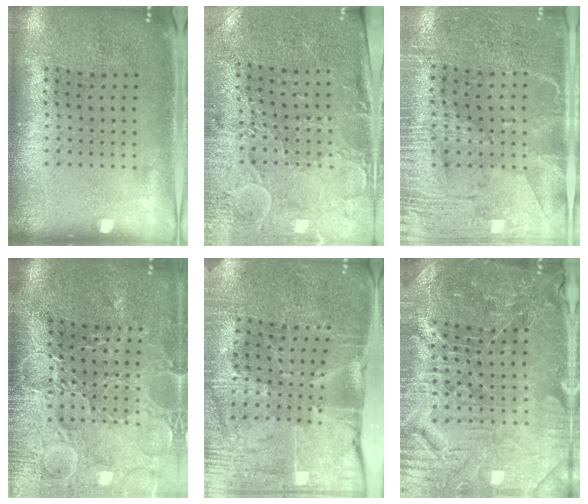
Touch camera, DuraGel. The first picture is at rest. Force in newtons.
{"total": 2.9, "press": 2.6, "slide": 1.3}
{"total": 3.0, "press": 2.8, "slide": 1.2}
{"total": 4.0, "press": 3.7, "slide": 1.5}
{"total": 3.4, "press": 3.3, "slide": 0.4}
{"total": 4.9, "press": 4.6, "slide": 1.5}